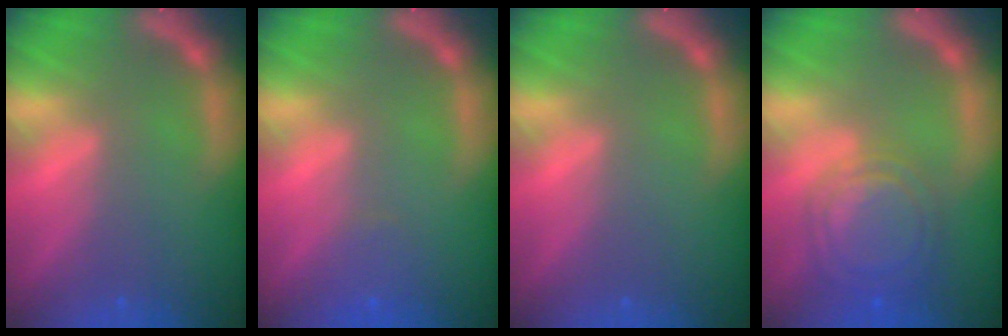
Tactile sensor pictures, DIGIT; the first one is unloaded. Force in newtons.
{"total": 1.4}
{"total": 0.0}
{"total": 7.6}